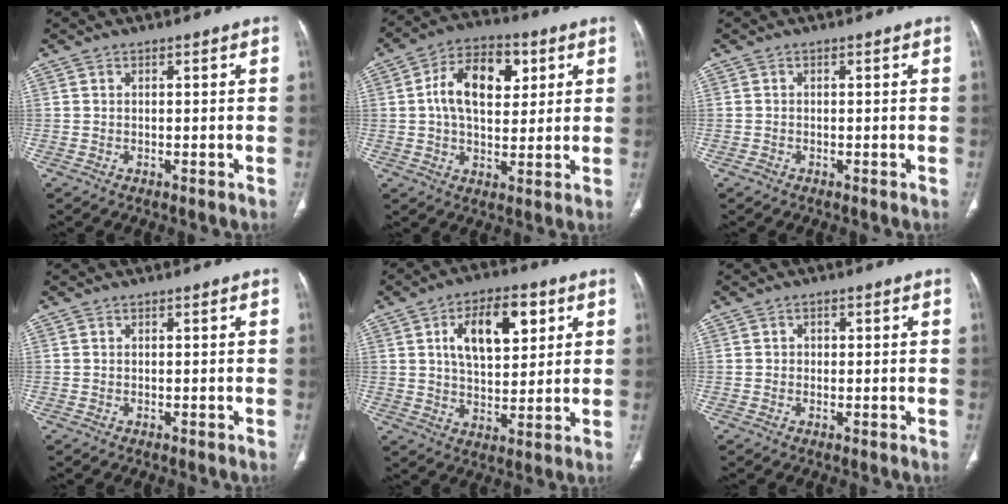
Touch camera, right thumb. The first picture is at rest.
{"total": 13.4, "force": [3.2, 8.1, 10.1], "torque": [-0.146, 0.005, 0.046]}
{"total": 0.7, "force": [-0.4, 0.5, 0.1], "torque": [-0.004, 0.001, -0.011]}
{"total": 0.0}
{"total": 13.5, "force": [4.7, 7.1, 10.5], "torque": [-0.139, -0.008, 0.080]}
{"total": 1.3, "force": [0.2, 1.1, 0.6], "torque": [-0.002, 0.003, 0.000]}